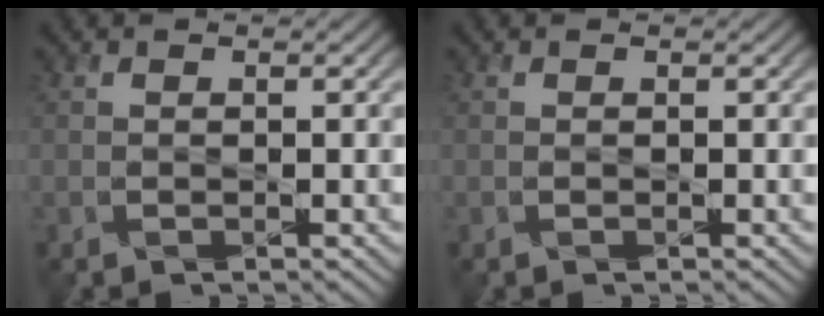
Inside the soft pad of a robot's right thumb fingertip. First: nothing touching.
{"total": 0.0}